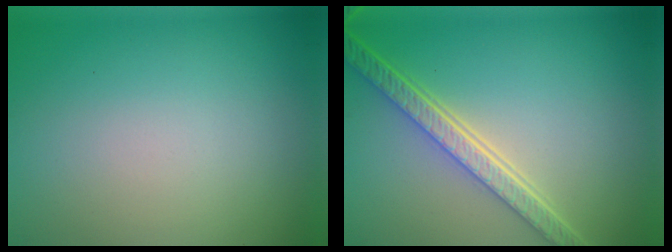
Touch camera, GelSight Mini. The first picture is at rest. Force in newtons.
{"total": 5.4, "press": 4.2, "slide": 3.4}